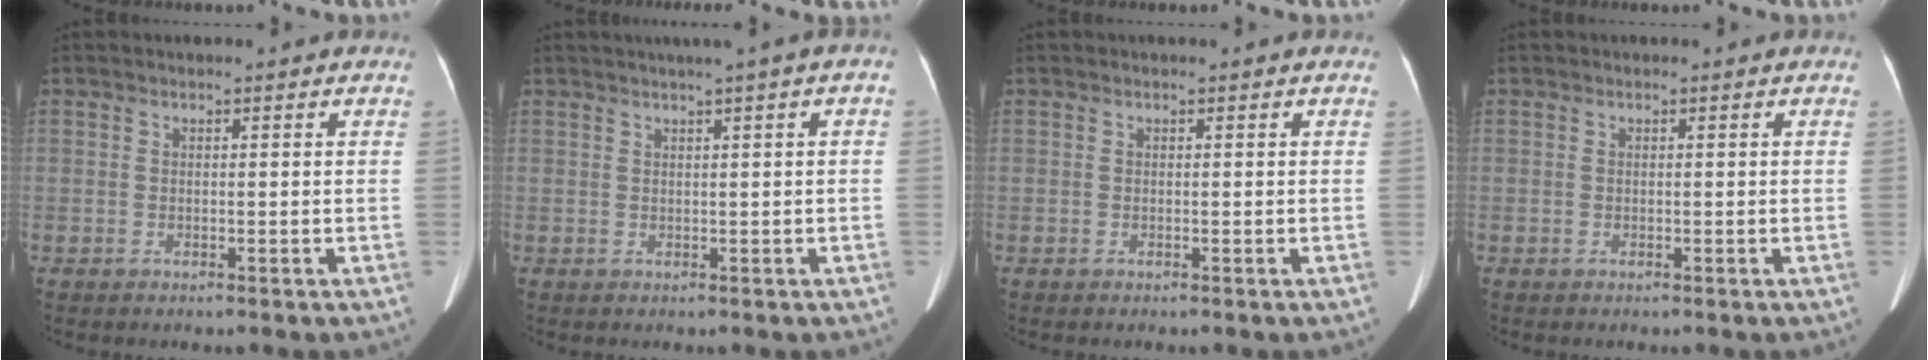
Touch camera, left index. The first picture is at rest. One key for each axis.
{"total": 3.3, "fx": 1.3, "fy": -0.2, "fz": 3.0, "tx": -0.044, "ty": 0.016, "tz": 0.020}
{"total": 0.0}
{"total": 0.0}